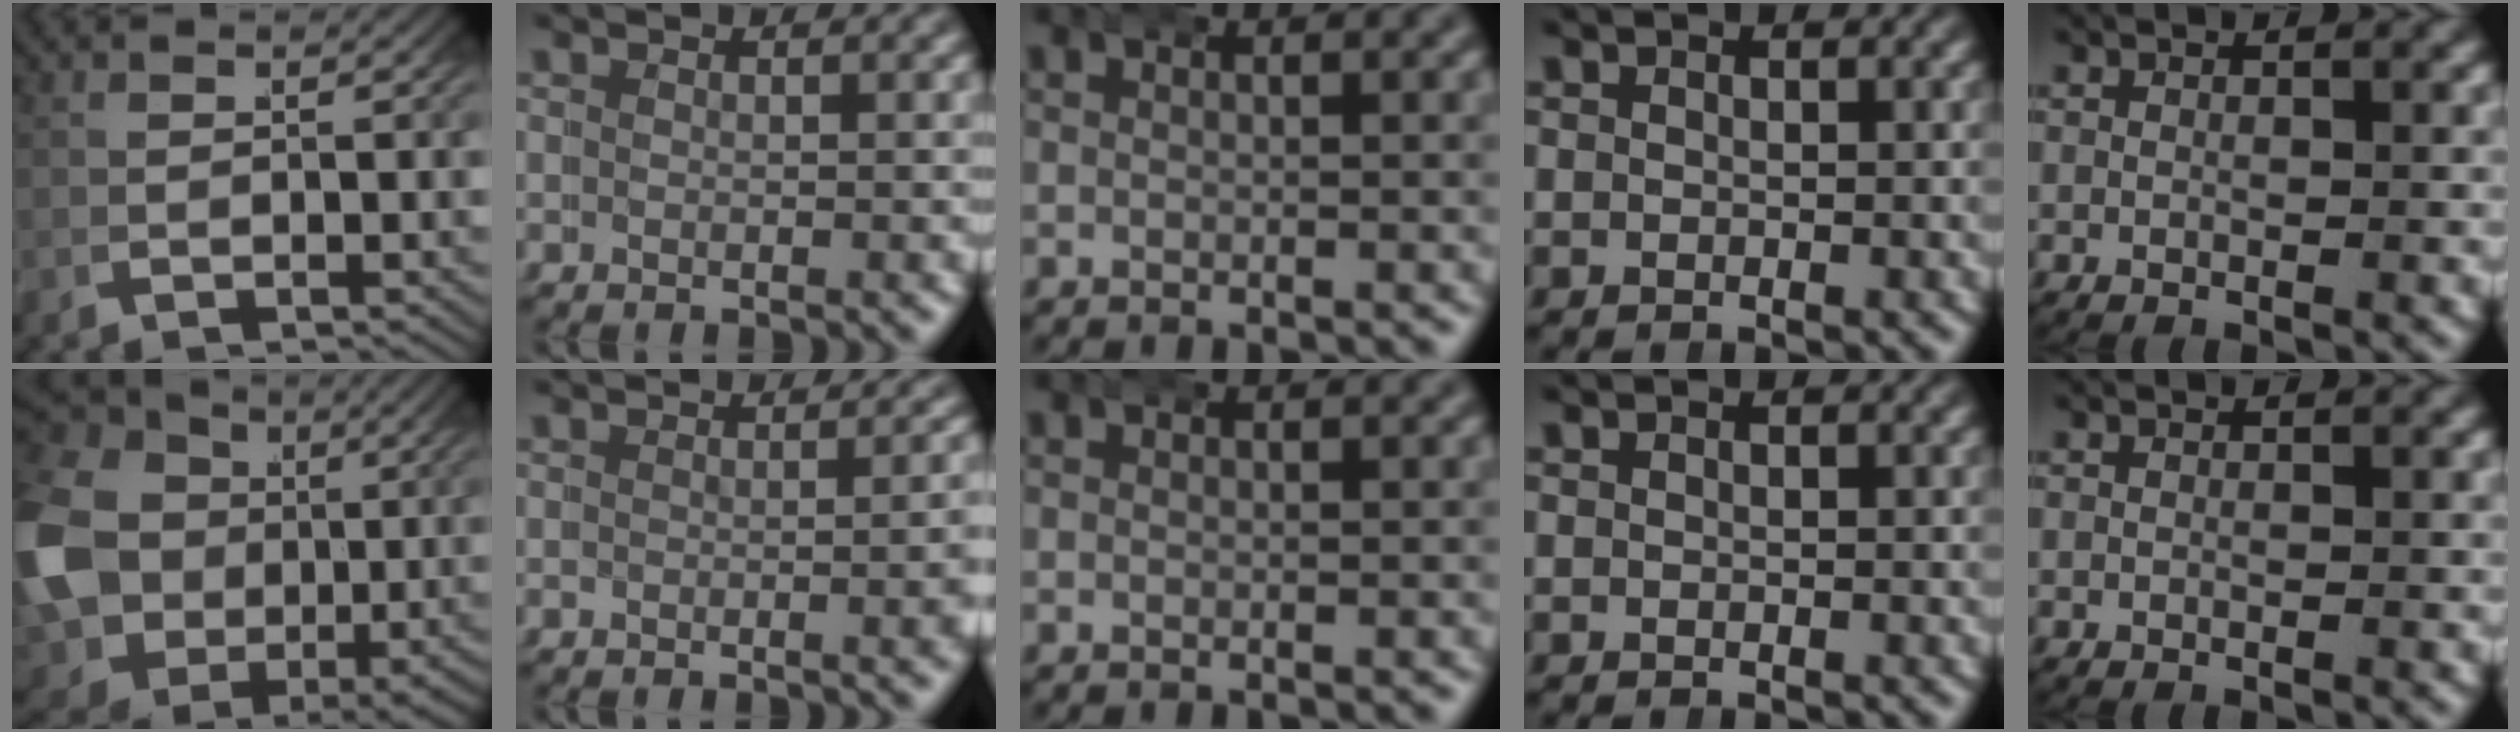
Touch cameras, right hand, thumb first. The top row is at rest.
{"thumb": {"total": 17.9, "force": [1.6, 14.6, 10.3], "torque": [-0.269, -0.066, 0.049]}, "index": {"total": 2.9, "force": [-0.3, 0.2, 2.9], "torque": [-0.022, 0.008, -0.010]}}